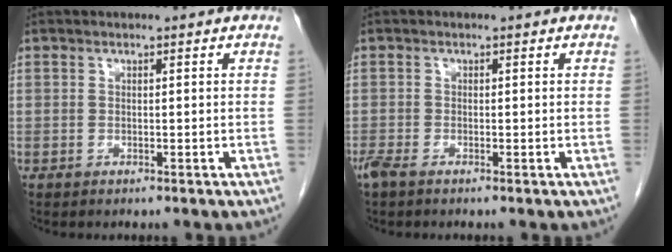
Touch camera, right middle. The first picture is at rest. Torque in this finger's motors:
{"motor_torque": [0.61, -0.43, 0.30, 0.10]}